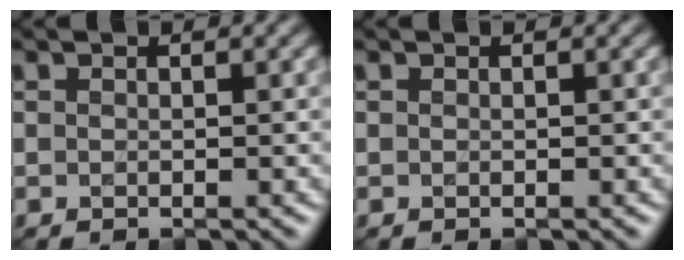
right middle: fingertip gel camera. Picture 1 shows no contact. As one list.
[{"total": 0.0}]